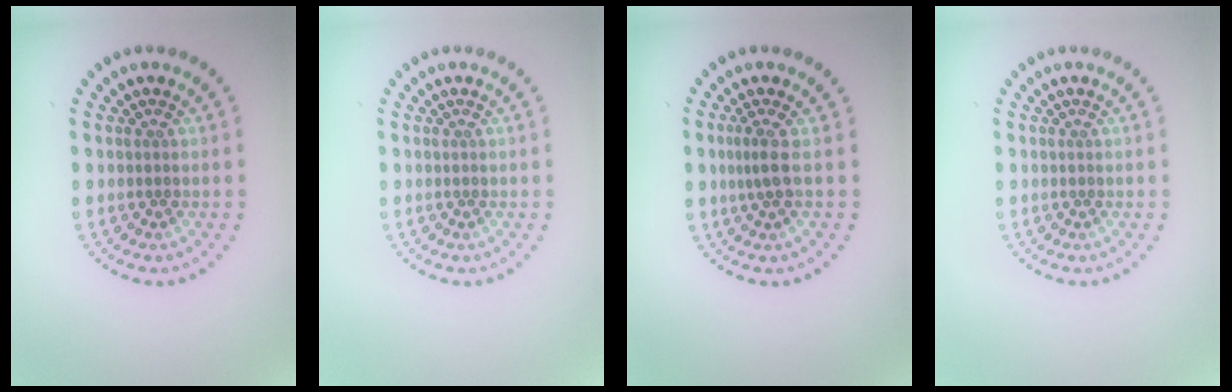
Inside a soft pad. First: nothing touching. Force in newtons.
{"total": 0.0}
{"total": 1.7, "press": 1.2, "slide": 1.2}
{"total": 0.0}